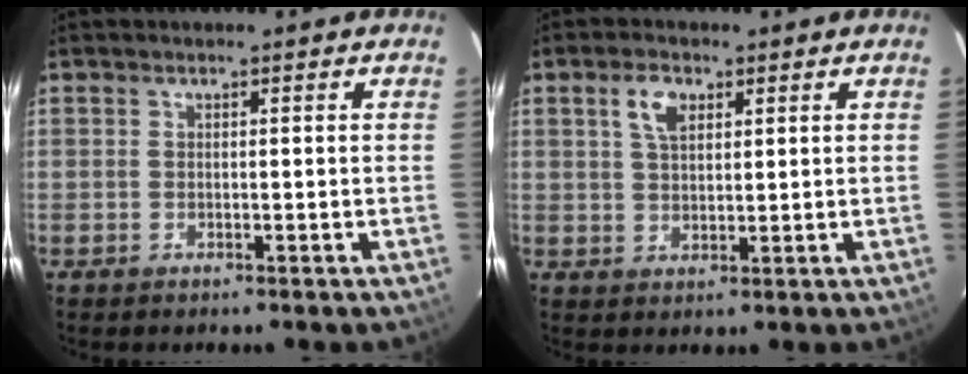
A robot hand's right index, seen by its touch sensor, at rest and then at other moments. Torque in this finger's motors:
{"motor_torque": [0.07, -0.01, 0.09, 0.05]}